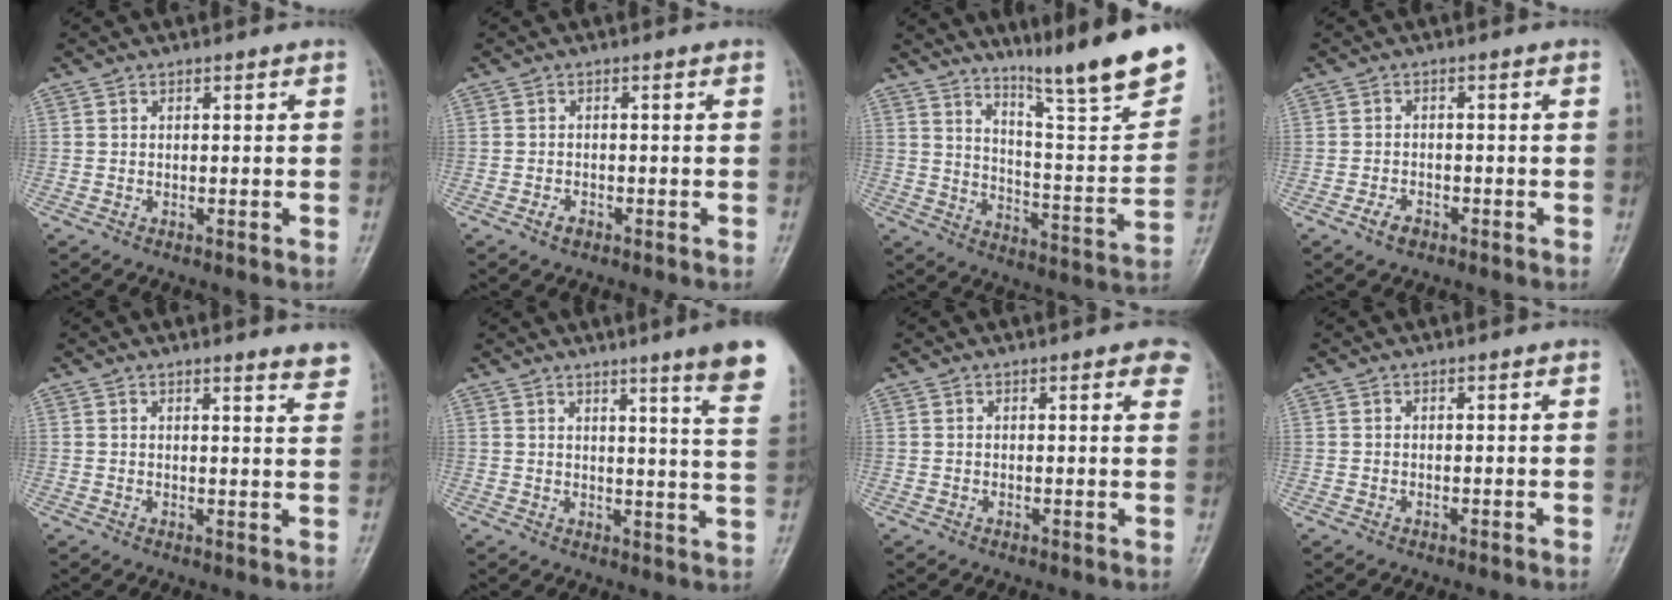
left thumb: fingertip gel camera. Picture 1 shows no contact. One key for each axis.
{"total": 1.6, "fx": -0.9, "fy": 0.9, "fz": 0.9, "tx": -0.018, "ty": 0.004, "tz": -0.016}
{"total": 20.9, "fx": 15.8, "fy": 1.8, "fz": 13.5, "tx": -0.172, "ty": -0.108, "tz": 0.236}
{"total": 2.6, "fx": -1.6, "fy": 1.5, "fz": 1.4, "tx": -0.027, "ty": 0.008, "tz": -0.026}
{"total": 4.6, "fx": 4.0, "fy": 0.4, "fz": 2.2, "tx": -0.015, "ty": -0.025, "tz": 0.036}
{"total": 13.3, "fx": 8.8, "fy": 0.2, "fz": 10.0, "tx": -0.116, "ty": -0.047, "tz": 0.093}
{"total": 4.3, "fx": 2.7, "fy": 1.4, "fz": 3.1, "tx": -0.017, "ty": -0.002, "tz": 0.023}
{"total": 0.0}